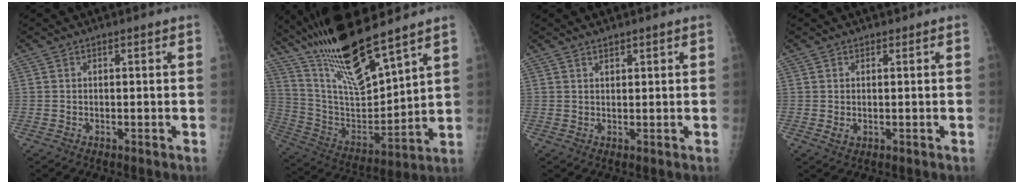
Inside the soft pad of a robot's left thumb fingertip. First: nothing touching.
{"total": 21.4, "force": [15.9, 4.5, 13.7], "torque": [-0.236, -0.067, 0.303]}
{"total": 1.4, "force": [1.1, 0.6, 0.5], "torque": [-0.001, -0.007, 0.016]}
{"total": 1.8, "force": [0.1, 1.4, 1.0], "torque": [-0.015, -0.002, 0.004]}